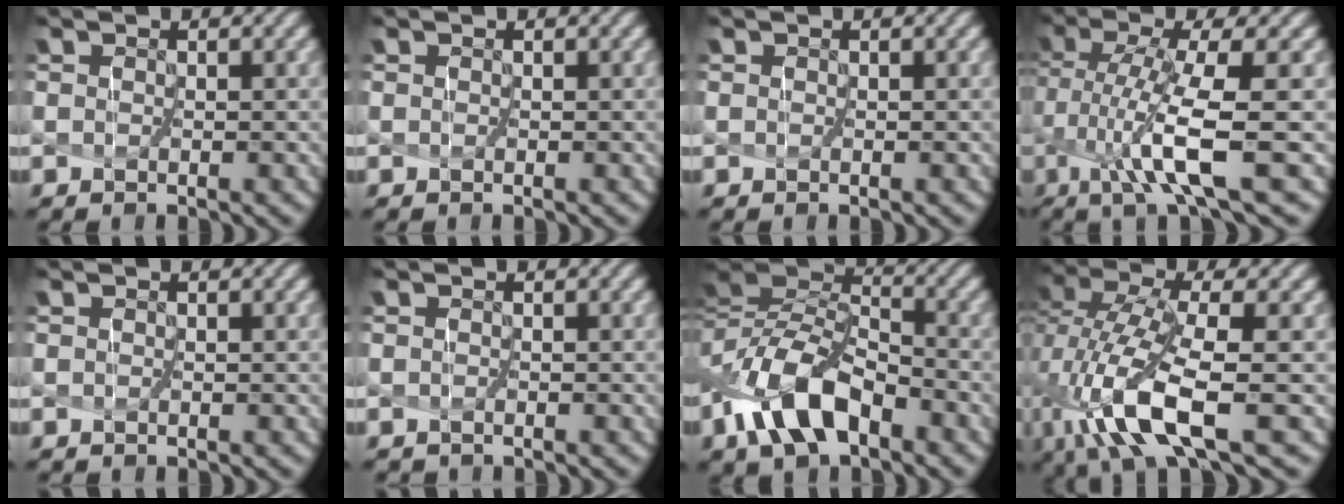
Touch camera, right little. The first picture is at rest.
{"total": 0.0}
{"total": 0.0}
{"total": 6.9, "force": [-1.5, 0.4, 6.8], "torque": [-0.138, -0.006, -0.018]}
{"total": 0.0}
{"total": 0.7, "force": [-0.6, -0.1, -0.3], "torque": [0.002, -0.004, -0.004]}
{"total": 8.2, "force": [-3.8, 4.3, 5.9], "torque": [-0.124, 0.009, -0.075]}
{"total": 7.9, "force": [-2.7, 2.1, 7.1], "torque": [-0.159, -0.008, -0.045]}